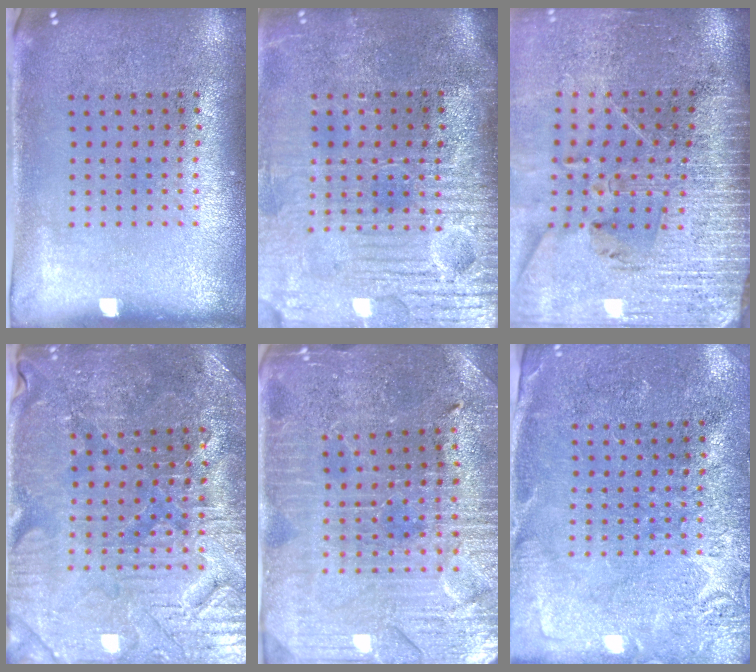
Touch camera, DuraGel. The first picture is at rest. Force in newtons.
{"total": 4.6, "press": 4.1, "slide": 2.1}
{"total": 4.0, "press": 3.4, "slide": 2.0}
{"total": 3.5, "press": 3.5, "slide": 0.5}
{"total": 3.3, "press": 3.3, "slide": 0.6}
{"total": 2.8, "press": 2.7, "slide": 0.5}